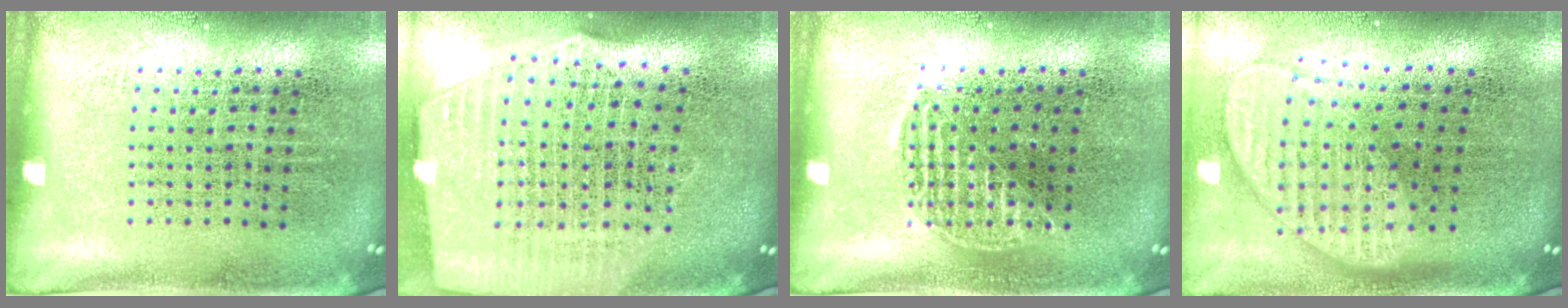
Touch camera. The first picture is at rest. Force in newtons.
{"total": 2.6, "press": 2.2, "slide": 1.4}
{"total": 1.2, "press": 1.2, "slide": 0.2}
{"total": 2.0, "press": 1.6, "slide": 1.2}